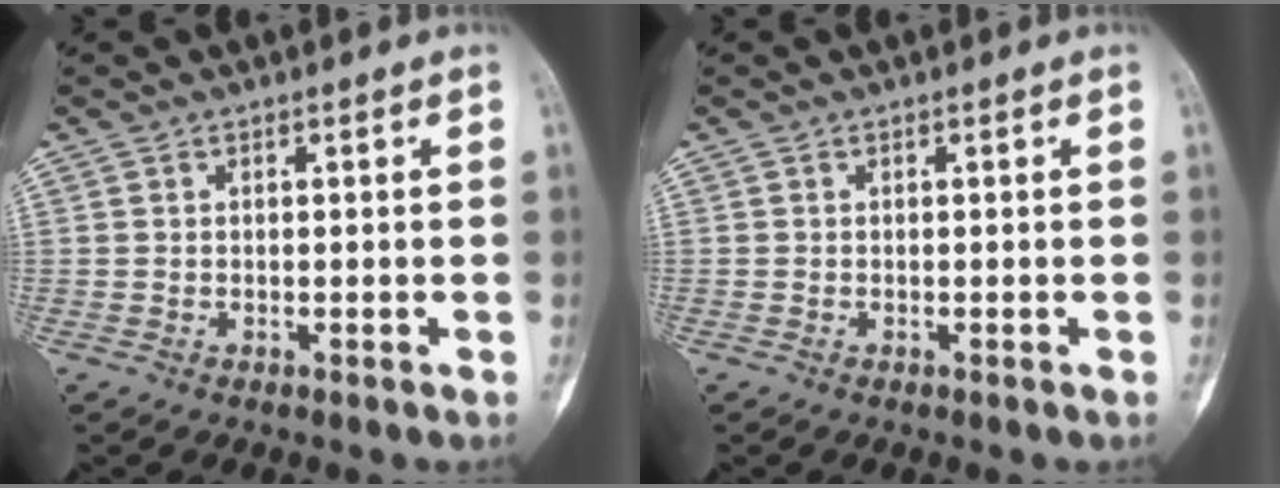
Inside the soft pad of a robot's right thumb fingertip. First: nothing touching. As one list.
[{"total": 0.0}]